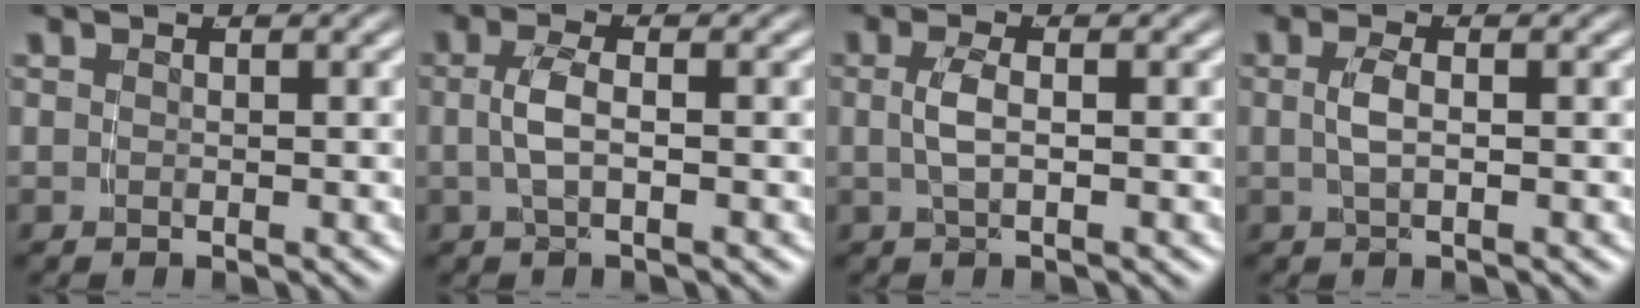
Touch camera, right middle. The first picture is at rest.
{"total": 2.2, "force": [-0.3, 0.2, 2.2], "torque": [-0.048, 0.000, -0.001]}
{"total": 1.9, "force": [-0.1, 0.1, 1.9], "torque": [-0.044, -0.001, 0.003]}
{"total": 1.7, "force": [-0.2, 0.0, 1.7], "torque": [-0.037, -0.001, 0.003]}